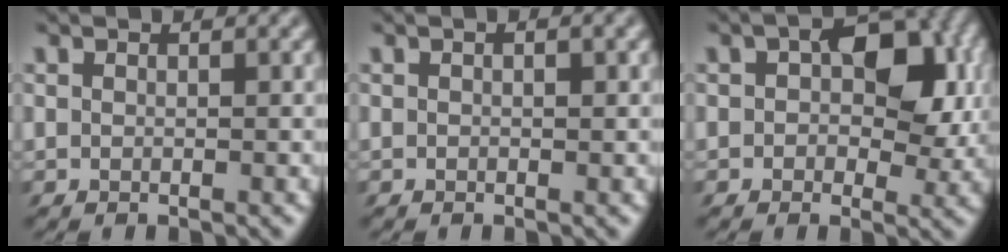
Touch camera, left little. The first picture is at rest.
{"total": 1.1, "force": [0.1, 0.6, 1.0], "torque": [-0.020, 0.001, 0.002]}
{"total": 9.9, "force": [1.2, 6.1, 7.6], "torque": [-0.131, -0.001, 0.017]}